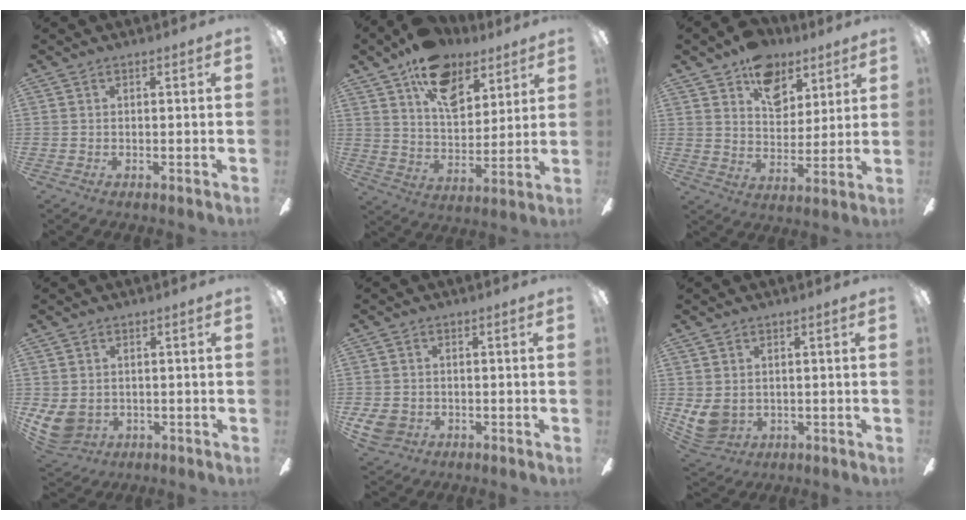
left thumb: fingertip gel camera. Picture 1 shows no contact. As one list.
[{"total": 16.2, "force": [10.2, 9.0, 8.8], "torque": [-0.135, -0.044, 0.182]}, {"total": 12.5, "force": [7.9, 8.2, 5.2], "torque": [-0.070, -0.039, 0.145]}, {"total": 6.3, "force": [0.0, 5.3, 3.3], "torque": [-0.089, -0.003, 0.000]}, {"total": 5.0, "force": [-1.6, 4.2, 2.3], "torque": [-0.066, 0.010, -0.031]}, {"total": 6.1, "force": [1.2, 5.1, 3.2], "torque": [-0.081, -0.007, 0.022]}]